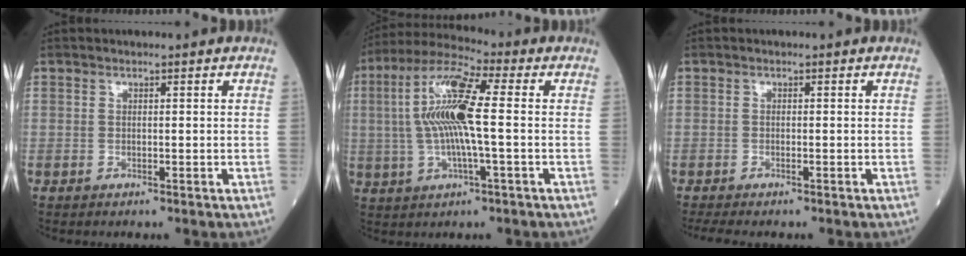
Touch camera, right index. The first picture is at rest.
{"total": 12.7, "force": [0.7, 1.6, 12.6], "torque": [-0.257, 0.016, 0.005]}
{"total": 1.5, "force": [-1.0, 0.1, 1.1], "torque": [-0.029, -0.008, -0.022]}